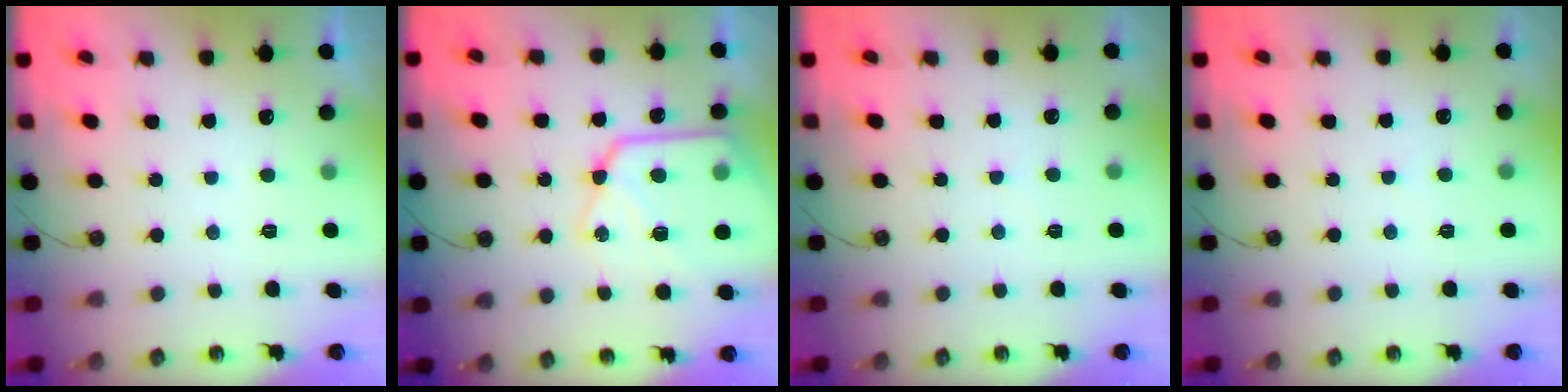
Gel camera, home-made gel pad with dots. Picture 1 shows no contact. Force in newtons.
{"total": 19.8, "press": 19.7, "slide": 1.9}
{"total": 2.3, "press": 2.2, "slide": 0.4}
{"total": 2.3, "press": 2.2, "slide": 0.4}